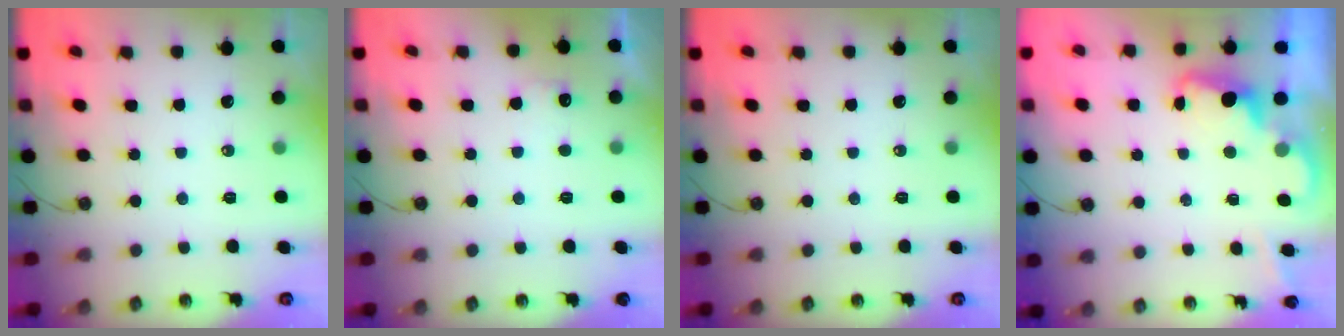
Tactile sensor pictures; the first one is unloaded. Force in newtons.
{"total": 5.3, "press": 5.3, "slide": 0.8}
{"total": 0.0}
{"total": 2.5, "press": 2.4, "slide": 0.5}